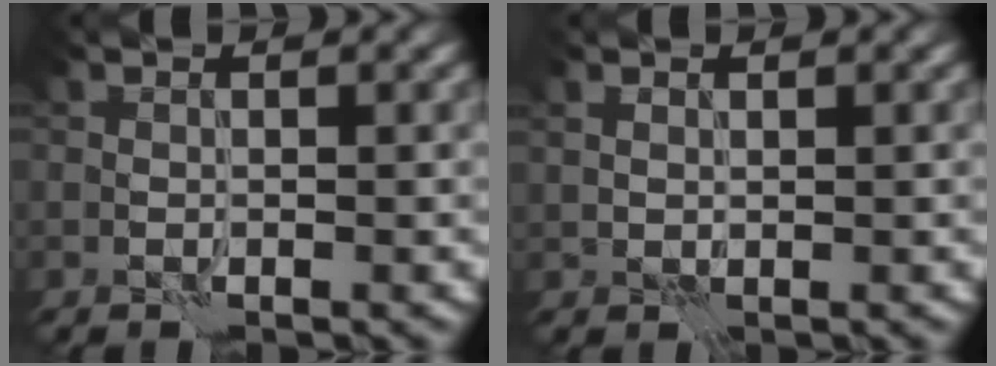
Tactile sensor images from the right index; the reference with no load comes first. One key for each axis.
{"total": 0.7, "fx": 0.6, "fy": 0.3, "fz": 0.0, "tx": -0.001, "ty": -0.001, "tz": 0.014}